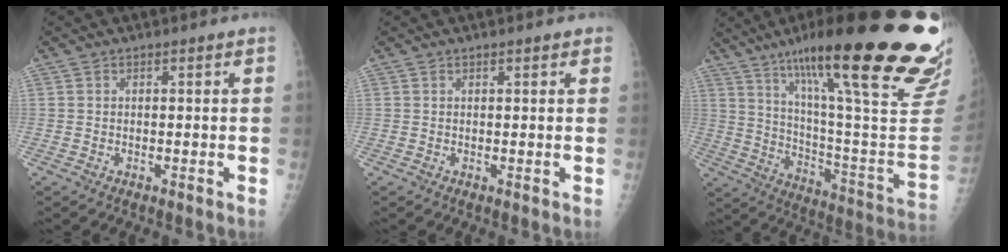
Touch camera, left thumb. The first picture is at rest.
{"total": 1.3, "force": [0.9, 0.4, 0.8], "torque": [-0.010, -0.001, 0.010]}
{"total": 36.1, "force": [22.4, 5.2, 27.9], "torque": [-0.314, -0.074, 0.333]}